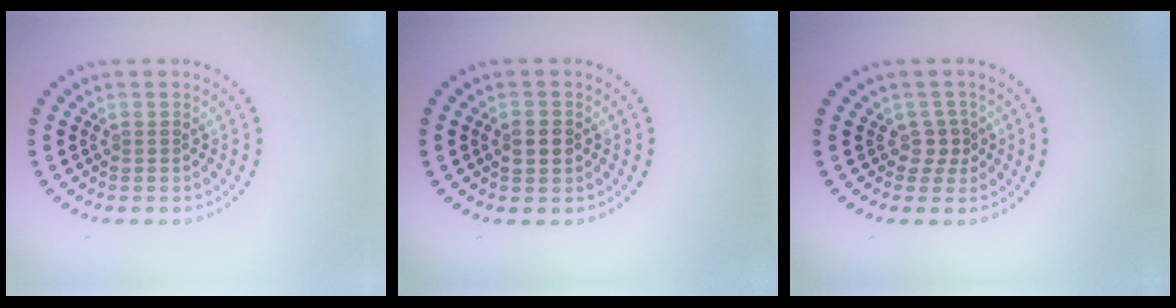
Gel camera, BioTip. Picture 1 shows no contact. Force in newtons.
{"total": 2.1, "press": 2.1, "slide": 0.0}
{"total": 1.4, "press": 1.0, "slide": 1.0}